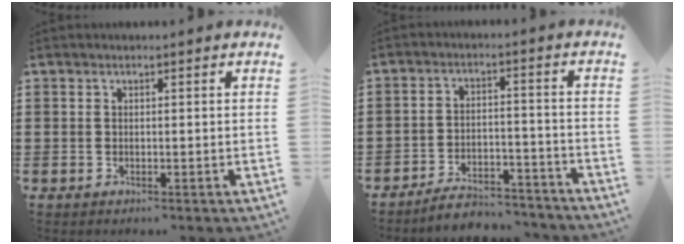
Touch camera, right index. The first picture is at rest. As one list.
[{"total": 5.5, "force": [-5.3, 0.8, 1.3], "torque": [-0.027, 0.008, -0.105]}]